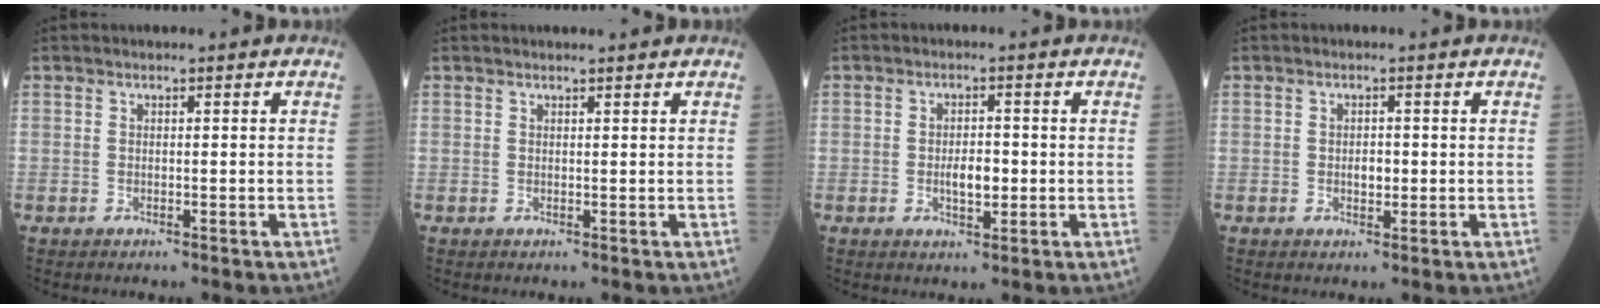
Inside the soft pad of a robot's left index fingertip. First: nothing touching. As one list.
[{"total": 1.6, "force": [1.6, 0.1, 0.4], "torque": [-0.009, 0.007, 0.022]}, {"total": 3.4, "force": [-0.4, 1.4, 3.1], "torque": [-0.056, 0.001, -0.006]}, {"total": 1.7, "force": [-0.1, 1.0, 1.3], "torque": [-0.023, 0.000, 0.000]}]